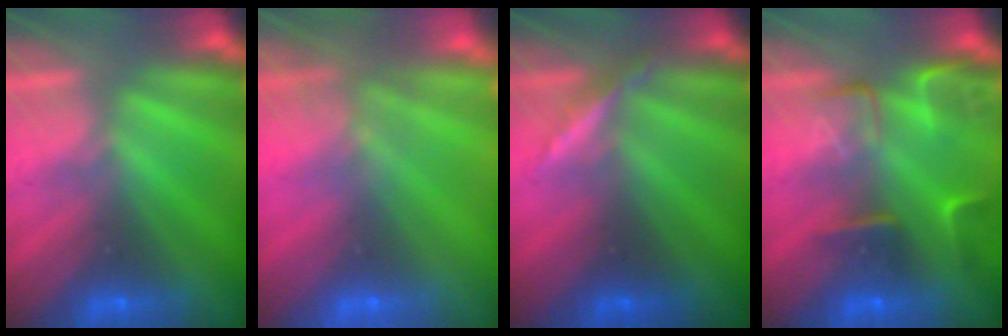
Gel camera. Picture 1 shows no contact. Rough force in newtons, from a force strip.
{"total": 10.8}
{"total": 3.1}
{"total": 9.4}